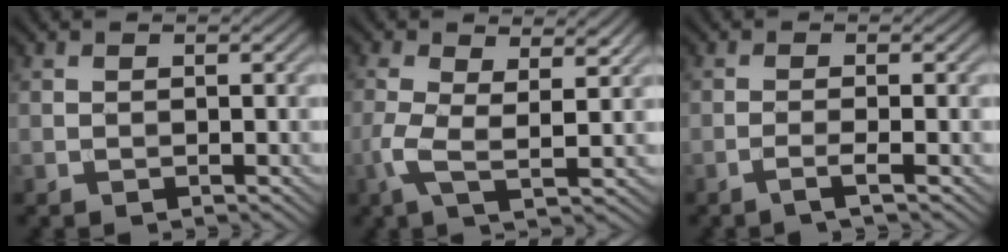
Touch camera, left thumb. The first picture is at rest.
{"total": 5.7, "force": [0.4, 2.1, 5.2], "torque": [-0.128, -0.001, 0.002]}
{"total": 1.9, "force": [-1.0, 0.1, 1.6], "torque": [-0.023, 0.007, -0.032]}